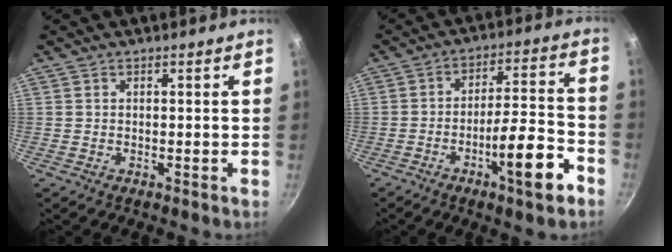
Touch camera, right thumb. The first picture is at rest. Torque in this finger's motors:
{"motor_torque": [0.71, 0.15, 2.47, -0.29, 0.59]}